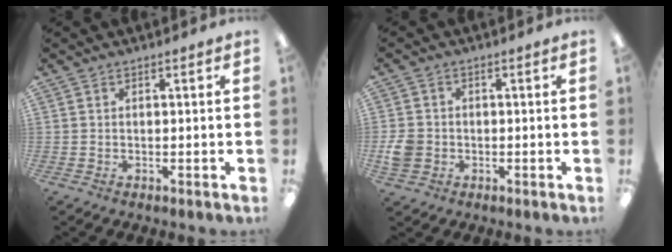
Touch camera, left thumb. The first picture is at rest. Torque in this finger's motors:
{"motor_torque": [-0.30, 0.32, -0.05, 0.06, 0.00]}